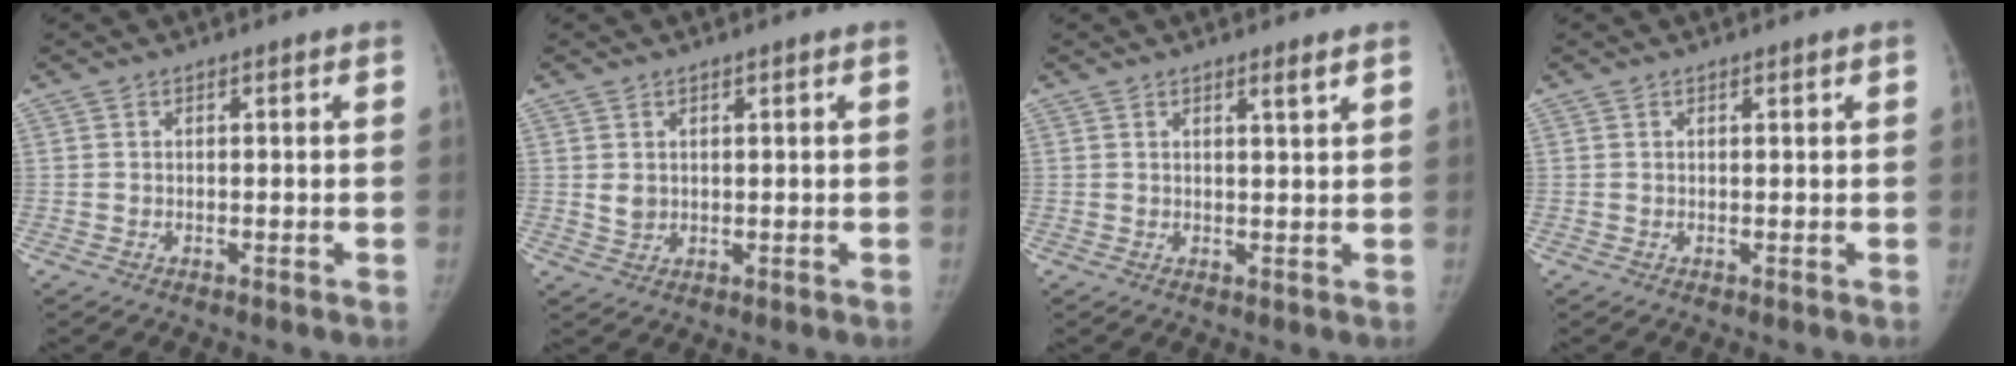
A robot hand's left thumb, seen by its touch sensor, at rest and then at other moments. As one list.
[{"total": 2.2, "force": [0.8, 1.7, 1.1], "torque": [-0.013, -0.009, 0.021]}, {"total": 1.8, "force": [1.3, -0.1, 1.3], "torque": [-0.019, -0.011, 0.021]}, {"total": 0.5, "force": [0.3, 0.1, 0.4], "torque": [-0.006, 0.000, 0.006]}]